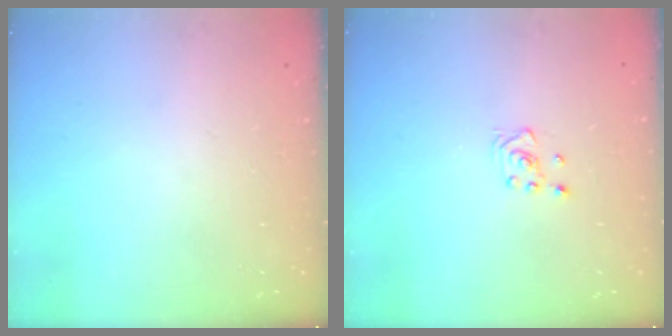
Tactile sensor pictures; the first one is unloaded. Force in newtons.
{"total": 2.8, "press": 2.6, "slide": 1.0}